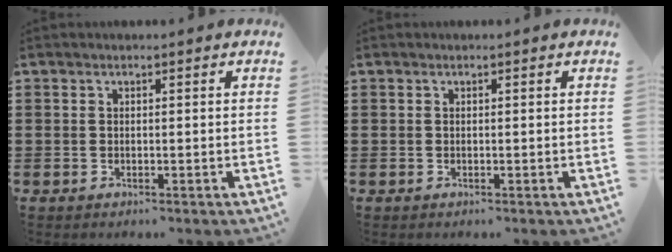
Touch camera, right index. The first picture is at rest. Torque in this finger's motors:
{"motor_torque": [0.00, 0.00, 0.00, 0.00]}